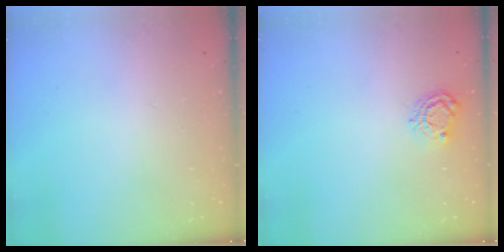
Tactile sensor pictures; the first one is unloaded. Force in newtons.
{"total": 6.8, "press": 6.8, "slide": 0.5}